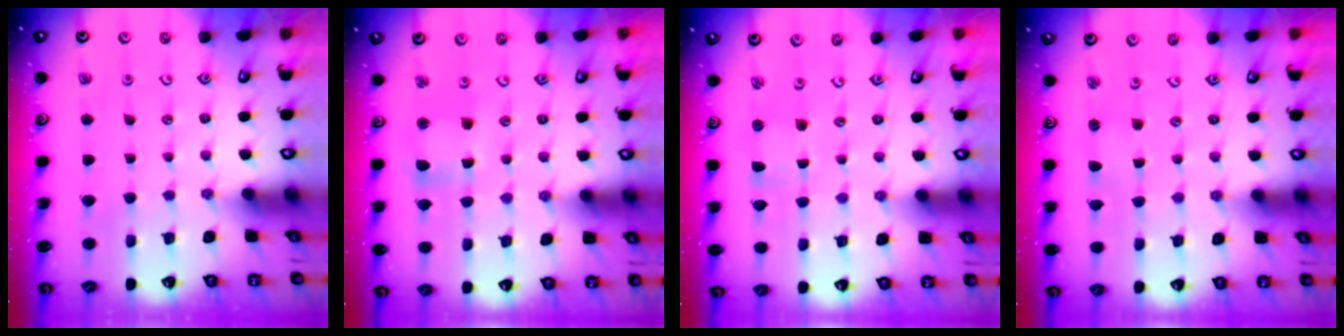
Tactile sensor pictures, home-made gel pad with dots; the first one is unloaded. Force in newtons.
{"total": 4.3, "press": 4.2, "slide": 0.6}
{"total": 0.0}
{"total": 0.0}